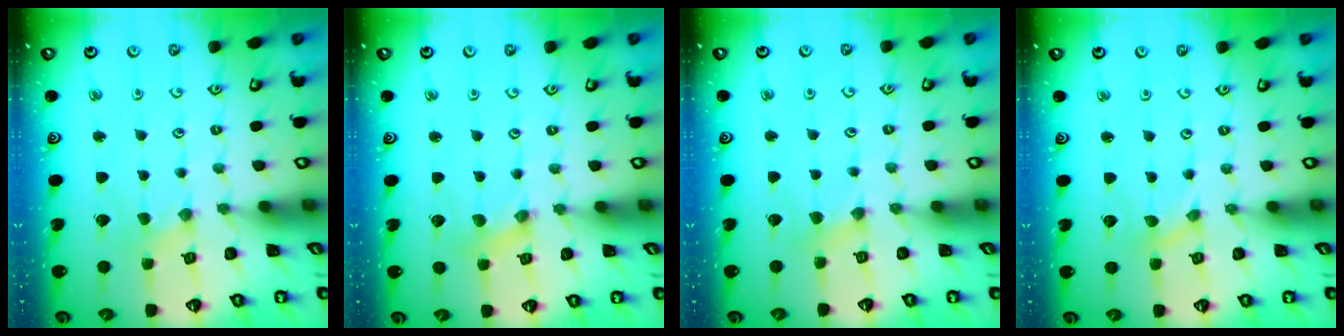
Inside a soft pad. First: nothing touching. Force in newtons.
{"total": 1.5, "press": 1.5, "slide": 0.0}
{"total": 2.5, "press": 2.5, "slide": 0.3}
{"total": 0.0}